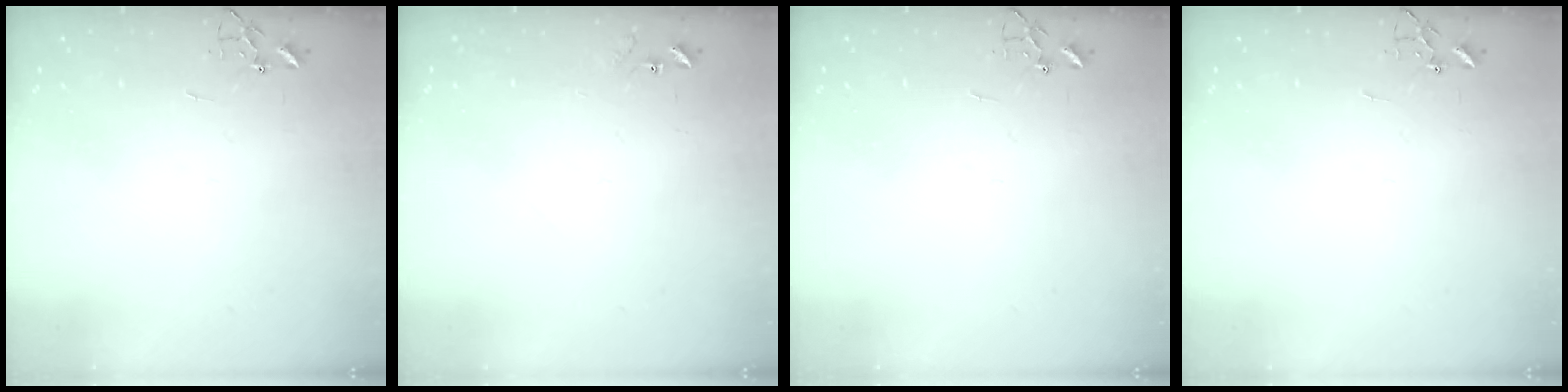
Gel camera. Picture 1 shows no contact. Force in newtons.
{"total": 7.7, "press": 7.6, "slide": 0.6}
{"total": 0.0}
{"total": 0.0}